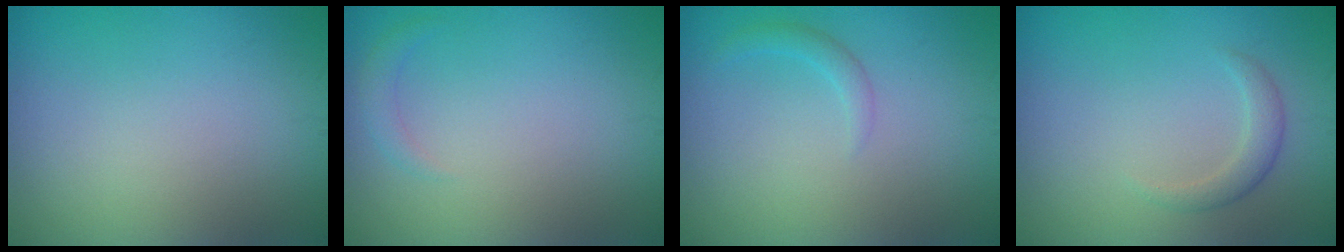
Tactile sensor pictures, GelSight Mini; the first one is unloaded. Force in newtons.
{"total": 1.0, "press": 1.0, "slide": 0.1}
{"total": 1.2, "press": 1.1, "slide": 0.1}
{"total": 1.6, "press": 1.6, "slide": 0.1}